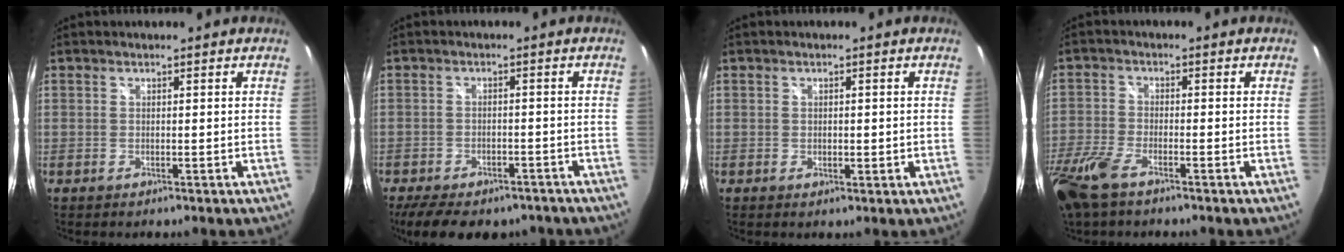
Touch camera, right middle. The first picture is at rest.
{"total": 13.5, "force": [-10.4, 5.7, 6.5], "torque": [-0.137, -0.021, -0.145]}
{"total": 1.5, "force": [-0.1, 0.9, 1.2], "torque": [-0.015, 0.001, -0.001]}
{"total": 10.8, "force": [-7.0, 4.2, 7.0], "torque": [-0.177, -0.033, -0.145]}